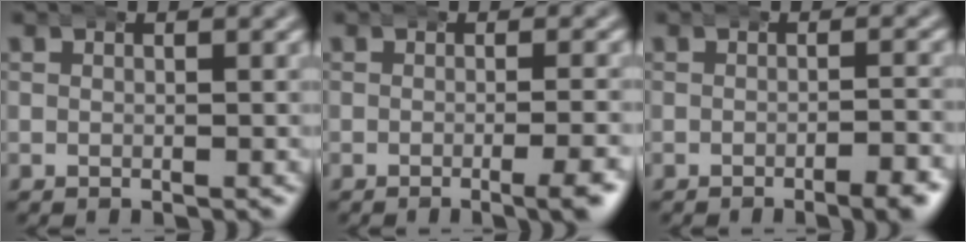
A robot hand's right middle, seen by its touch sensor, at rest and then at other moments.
{"total": 2.6, "force": [-1.4, -0.2, 2.2], "torque": [-0.027, 0.005, -0.025]}
{"total": 2.1, "force": [-1.5, 0.1, 1.4], "torque": [-0.017, 0.005, -0.029]}